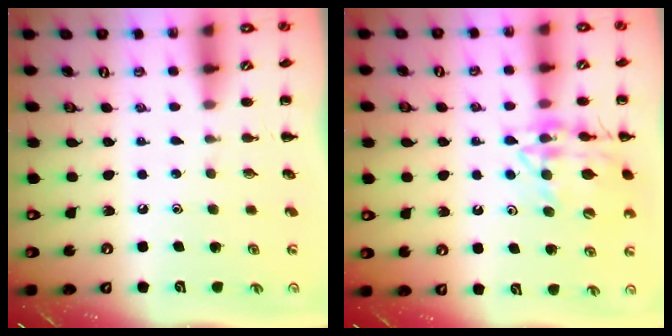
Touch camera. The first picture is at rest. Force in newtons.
{"total": 15.6, "press": 15.5, "slide": 1.4}